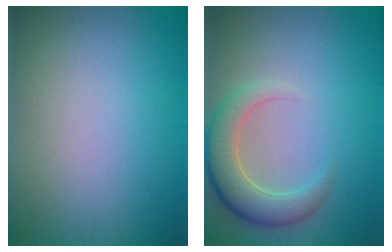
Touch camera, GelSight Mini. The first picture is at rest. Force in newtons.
{"total": 4.7, "press": 4.7, "slide": 0.4}